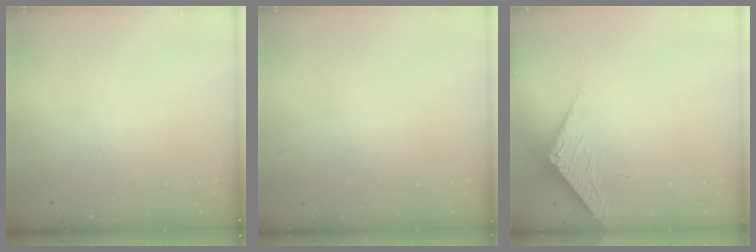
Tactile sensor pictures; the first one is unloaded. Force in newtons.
{"total": 0.0}
{"total": 6.9, "press": 6.9, "slide": 0.5}